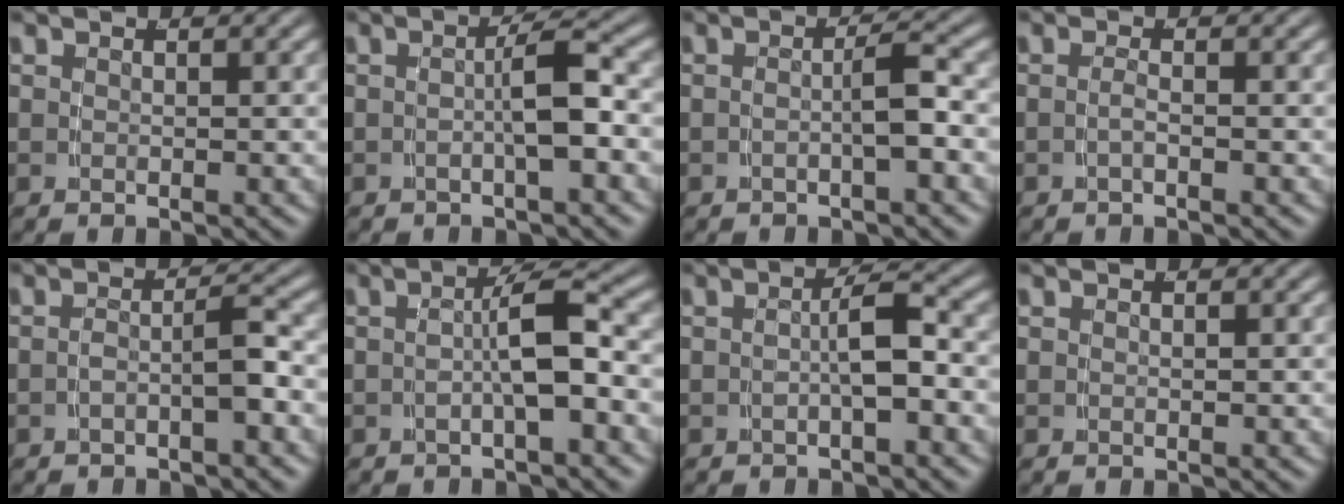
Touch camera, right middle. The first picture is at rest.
{"total": 3.0, "force": [-0.7, -0.3, 2.9], "torque": [-0.036, 0.004, -0.011]}
{"total": 2.3, "force": [-0.9, -0.4, 2.0], "torque": [-0.028, 0.000, -0.012]}
{"total": 1.2, "force": [-0.9, -0.5, 0.6], "torque": [-0.014, -0.004, -0.014]}
{"total": 2.2, "force": [-1.2, -0.3, 1.9], "torque": [-0.025, 0.000, -0.018]}
{"total": 3.5, "force": [-1.0, -0.1, 3.3], "torque": [-0.045, 0.006, -0.015]}
{"total": 2.6, "force": [-0.9, -0.1, 2.5], "torque": [-0.031, 0.003, -0.012]}
{"total": 0.0}